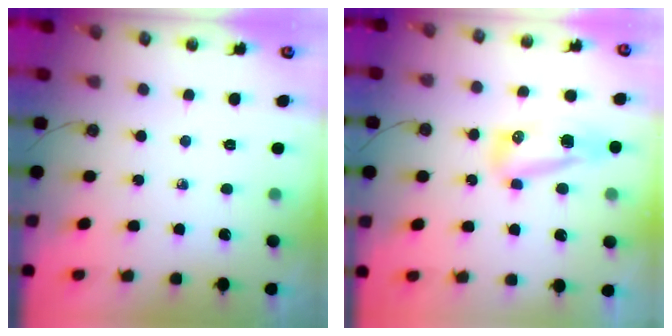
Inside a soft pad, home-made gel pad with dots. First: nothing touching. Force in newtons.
{"total": 14.0, "press": 10.7, "slide": 9.0}